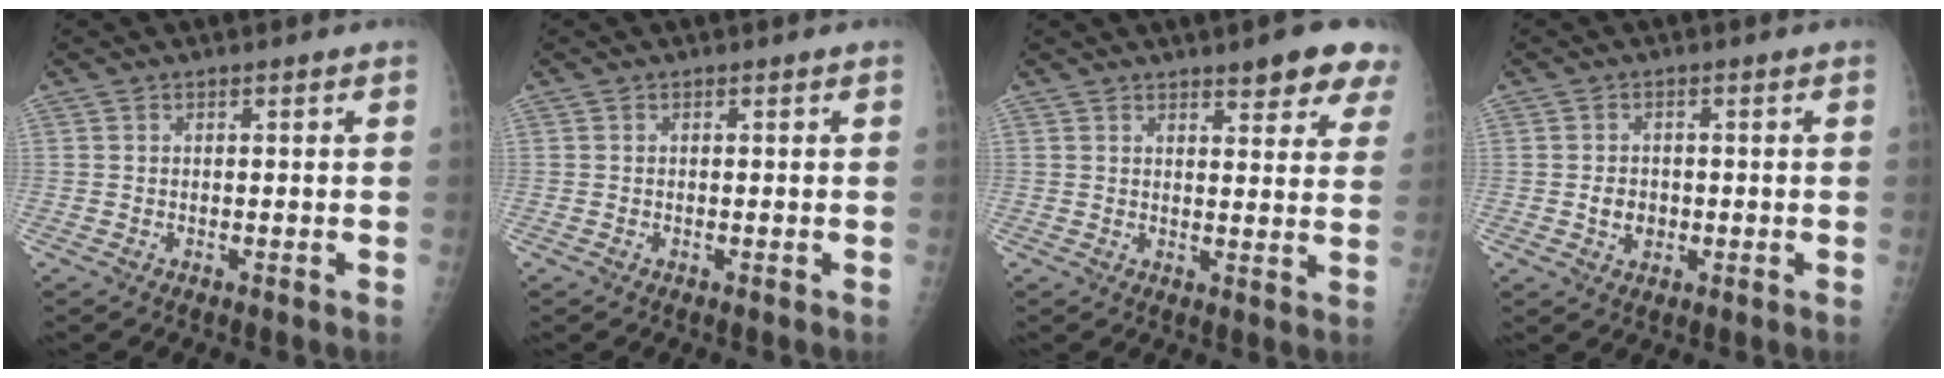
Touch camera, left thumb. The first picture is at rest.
{"total": 0.0}
{"total": 9.0, "force": [6.3, 2.6, 5.8], "torque": [-0.041, -0.028, 0.069]}
{"total": 3.2, "force": [-0.6, 2.7, 1.6], "torque": [-0.010, 0.005, -0.005]}